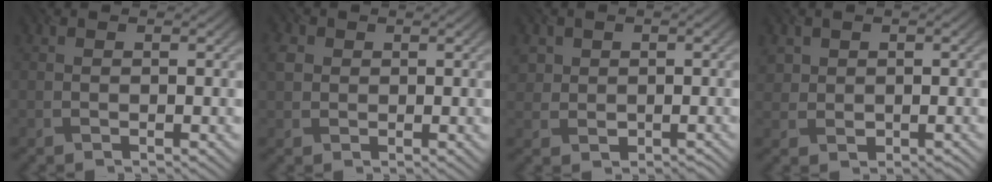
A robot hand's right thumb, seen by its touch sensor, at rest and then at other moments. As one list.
[{"total": 2.2, "force": [0.5, 2.0, 0.7], "torque": [-0.022, 0.003, 0.005]}, {"total": 3.7, "force": [0.6, 3.5, 0.9], "torque": [-0.022, -0.002, 0.011]}, {"total": 2.8, "force": [0.6, 2.7, 0.6], "torque": [-0.013, -0.008, 0.014]}]